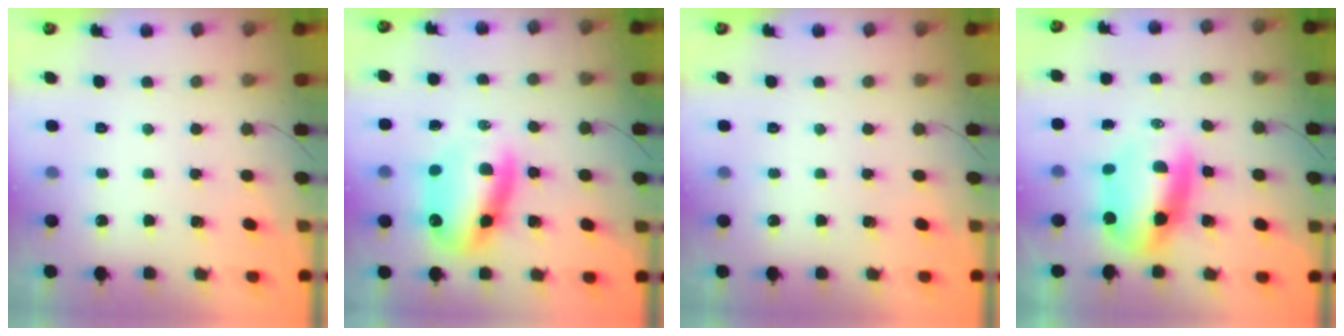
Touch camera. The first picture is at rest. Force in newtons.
{"total": 11.9, "press": 11.4, "slide": 3.4}
{"total": 0.0}
{"total": 10.1, "press": 9.7, "slide": 2.7}